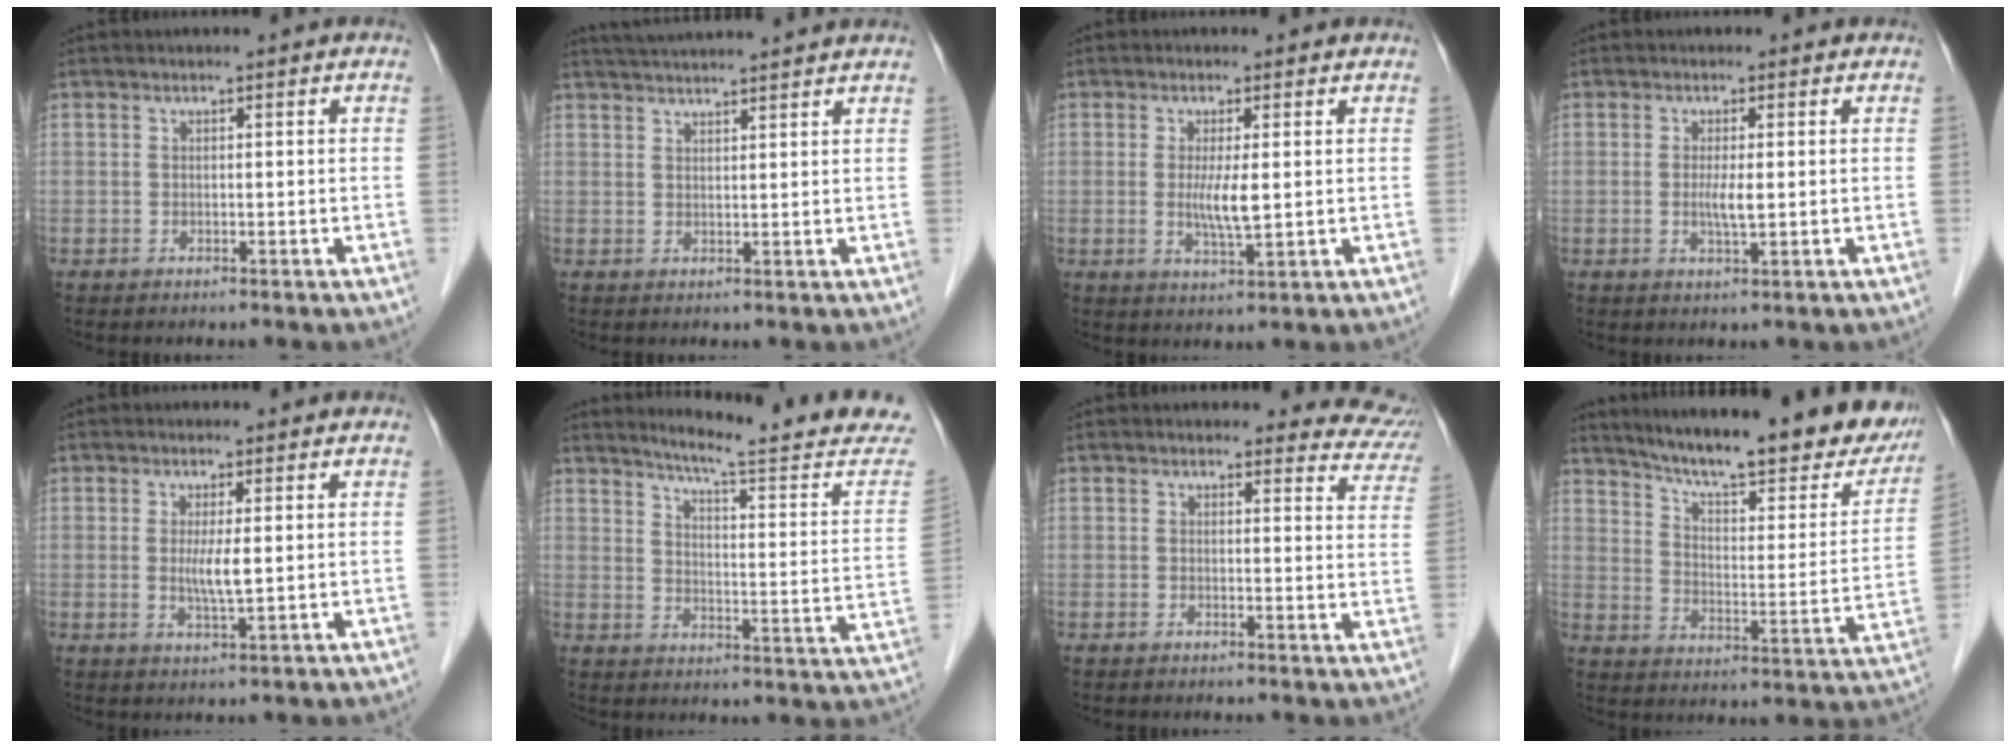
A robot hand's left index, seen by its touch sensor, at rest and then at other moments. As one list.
[{"total": 10.2, "force": [9.5, -0.5, 3.7], "torque": [-0.066, 0.032, 0.129]}, {"total": 4.2, "force": [0.2, 0.6, 4.2], "torque": [-0.082, -0.008, 0.006]}, {"total": 2.4, "force": [0.0, 0.3, 2.4], "torque": [-0.052, -0.004, 0.000]}, {"total": 3.0, "force": [0.2, 0.3, 3.0], "torque": [-0.061, -0.005, 0.006]}, {"total": 18.3, "force": [16.9, 0.0, 7.1], "torque": [-0.097, -0.084, 0.203]}, {"total": 8.9, "force": [8.9, 0.2, -0.3], "torque": [0.015, -0.085, 0.074]}, {"total": 25.4, "force": [21.6, 4.3, 12.5], "torque": [-0.183, -0.038, 0.286]}]